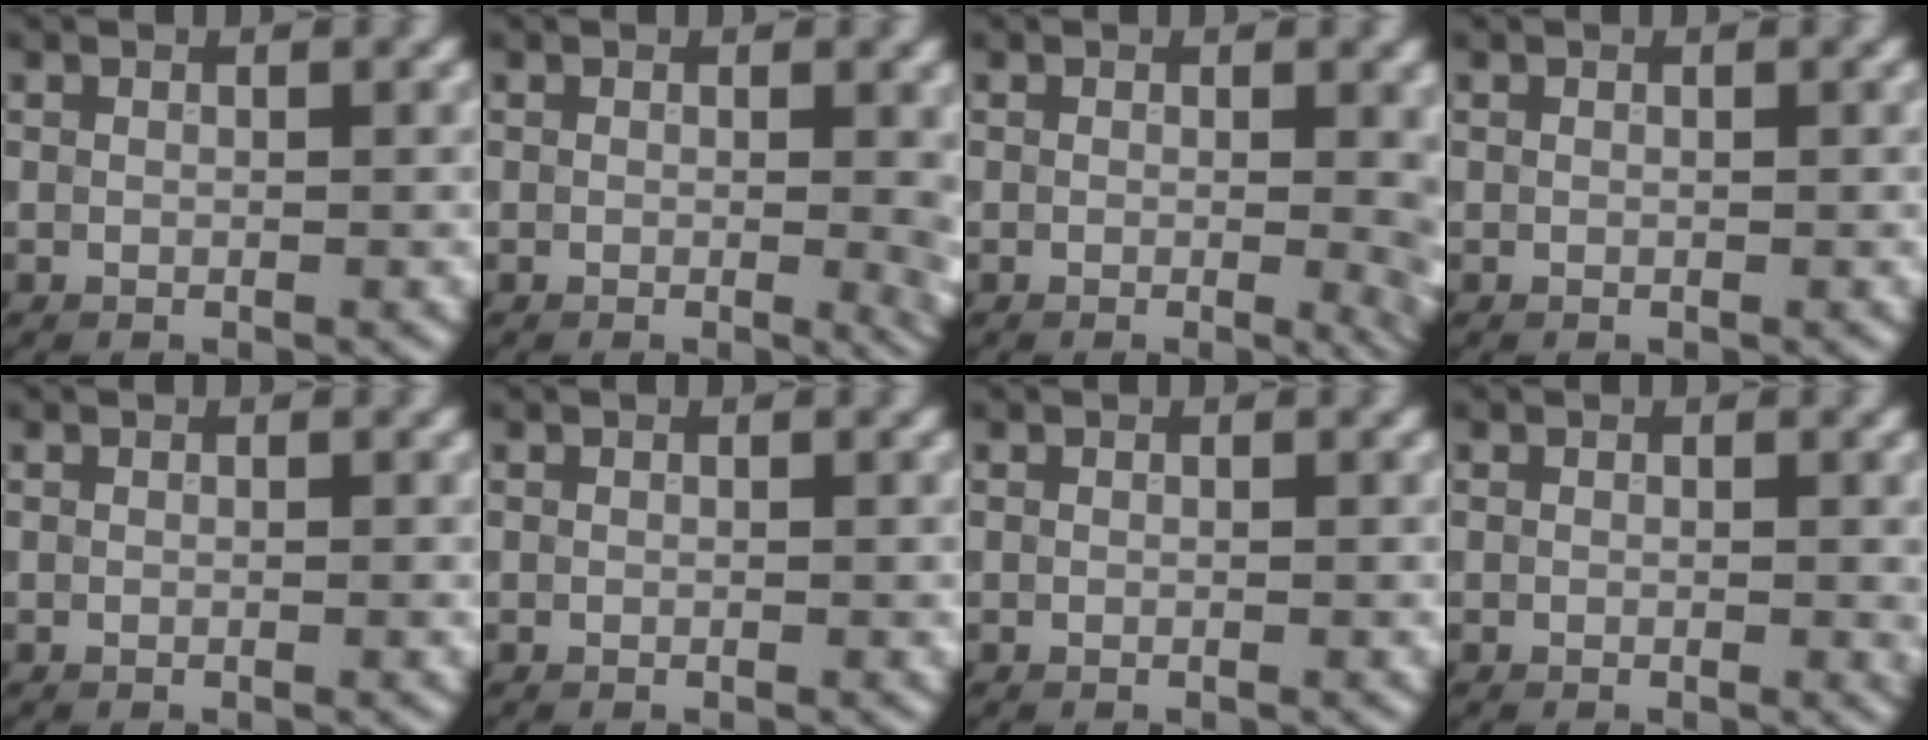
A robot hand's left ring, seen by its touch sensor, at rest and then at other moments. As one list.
[{"total": 2.4, "force": [0.1, 0.7, 2.3], "torque": [-0.022, -0.004, 0.000]}, {"total": 3.7, "force": [0.1, 1.3, 3.4], "torque": [-0.027, -0.007, 0.003]}, {"total": 0.0}, {"total": 0.0}, {"total": 0.0}, {"total": 0.0}, {"total": 0.7, "force": [0.0, 0.1, 0.7], "torque": [-0.006, -0.002, -0.001]}]